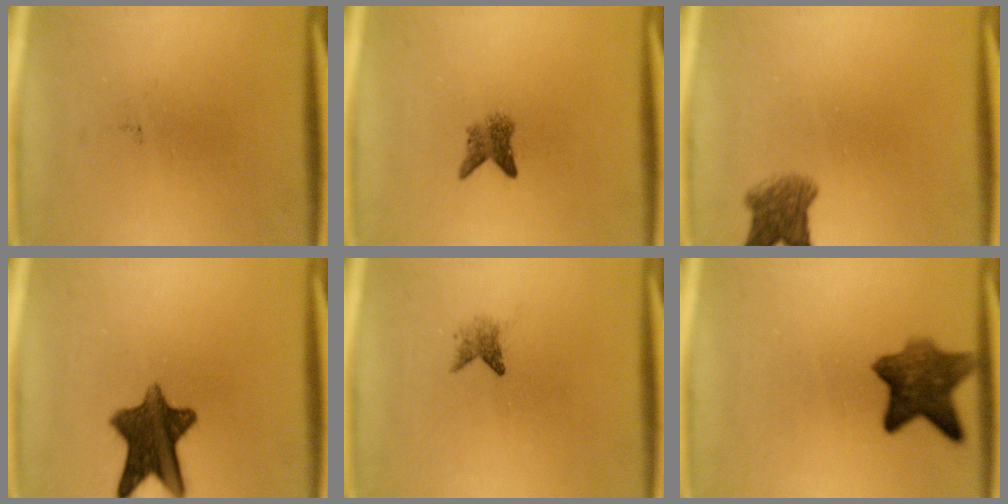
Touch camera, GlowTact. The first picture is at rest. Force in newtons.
{"total": 2.6}
{"total": 4.5}
{"total": 10.9}
{"total": 1.6}
{"total": 7.7}